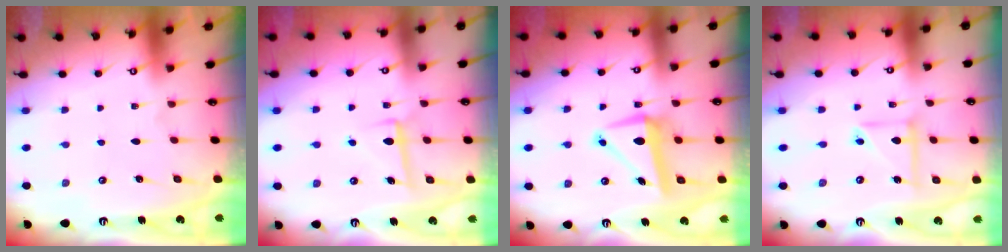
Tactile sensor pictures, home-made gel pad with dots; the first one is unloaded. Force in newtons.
{"total": 6.3, "press": 6.2, "slide": 1.2}
{"total": 8.8, "press": 8.7, "slide": 1.5}
{"total": 7.9, "press": 7.9, "slide": 0.7}